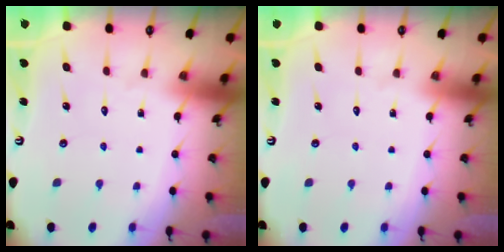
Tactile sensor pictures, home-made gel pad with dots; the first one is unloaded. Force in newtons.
{"total": 0.0}